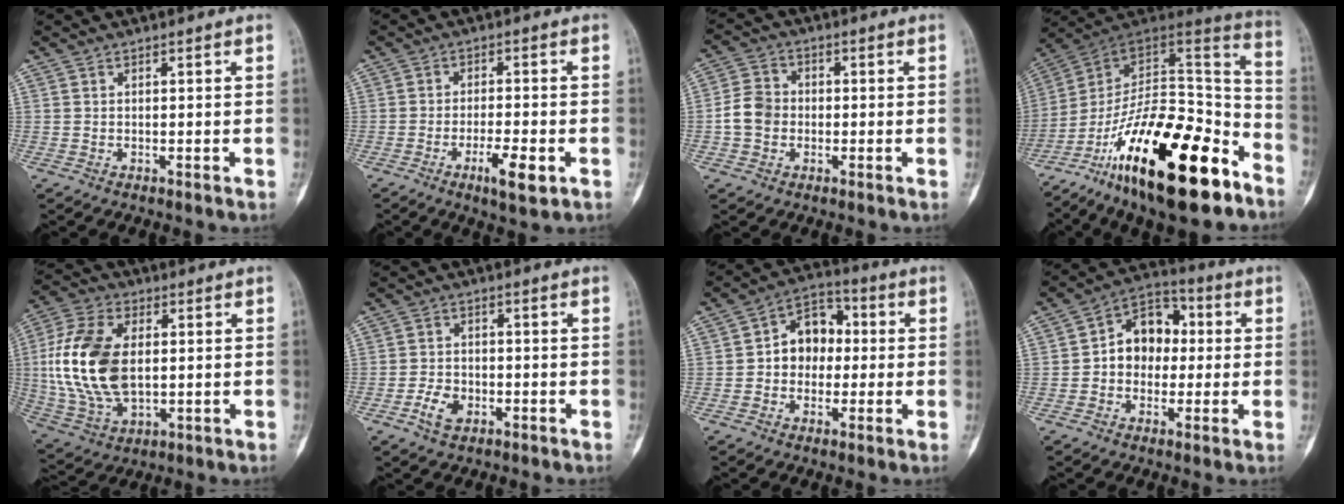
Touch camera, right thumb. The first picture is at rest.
{"total": 6.3, "force": [-2.8, 1.7, 5.5], "torque": [-0.094, 0.003, -0.043]}
{"total": 6.1, "force": [-1.0, 5.1, 3.1], "torque": [-0.047, 0.017, -0.026]}
{"total": 30.2, "force": [-17.2, 12.5, 21.5], "torque": [-0.238, 0.091, -0.266]}
{"total": 18.6, "force": [1.2, 11.1, 14.8], "torque": [-0.308, -0.004, 0.031]}
{"total": 4.5, "force": [-2.0, 3.0, 2.7], "torque": [-0.044, 0.011, -0.036]}
{"total": 9.9, "force": [0.3, 7.6, 6.3], "torque": [-0.060, 0.030, -0.007]}
{"total": 11.1, "force": [0.4, 8.5, 7.1], "torque": [-0.071, 0.031, -0.006]}